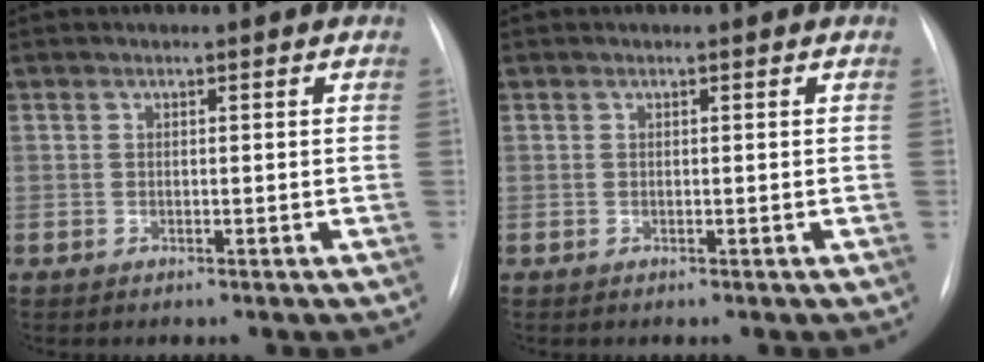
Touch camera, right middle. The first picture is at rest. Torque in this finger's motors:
{"motor_torque": [0.32, -0.20, 0.05, 0.01]}